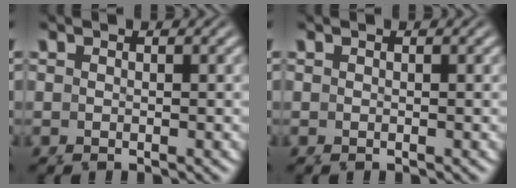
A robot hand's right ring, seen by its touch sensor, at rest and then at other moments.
{"total": 1.5, "force": [-0.3, -1.4, -0.5], "torque": [0.017, -0.011, 0.007]}